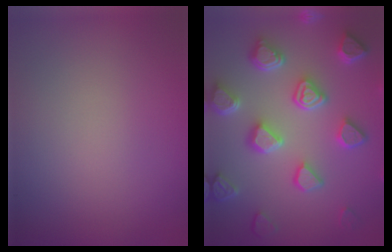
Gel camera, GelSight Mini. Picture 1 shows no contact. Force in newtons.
{"total": 7.1, "press": 5.5, "slide": 4.4}